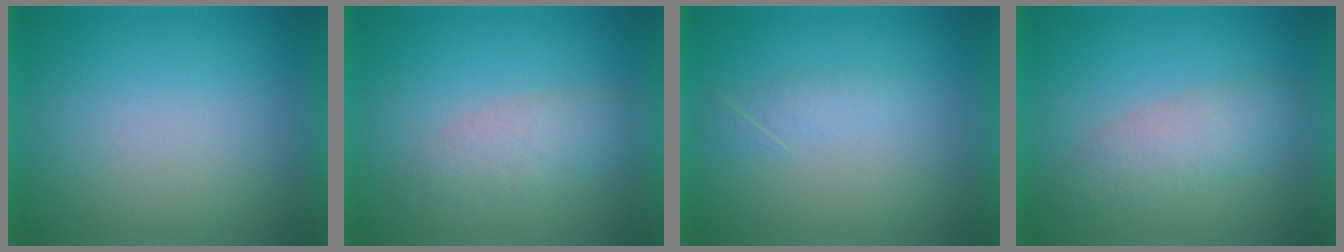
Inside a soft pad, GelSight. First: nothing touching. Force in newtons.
{"total": 2.9}
{"total": 1.8}
{"total": 2.8}